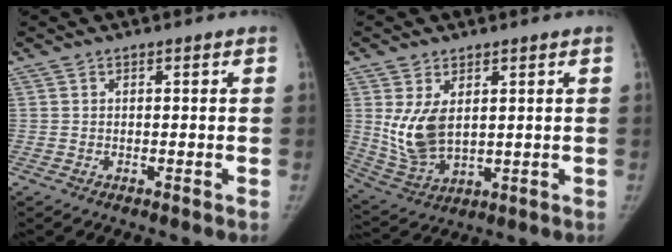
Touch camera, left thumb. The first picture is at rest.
{"total": 9.4, "force": [2.1, 5.5, 7.4], "torque": [-0.138, -0.017, 0.059]}